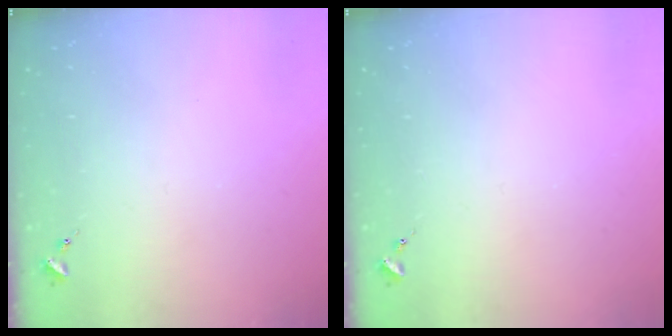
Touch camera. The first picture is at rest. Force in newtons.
{"total": 0.0}